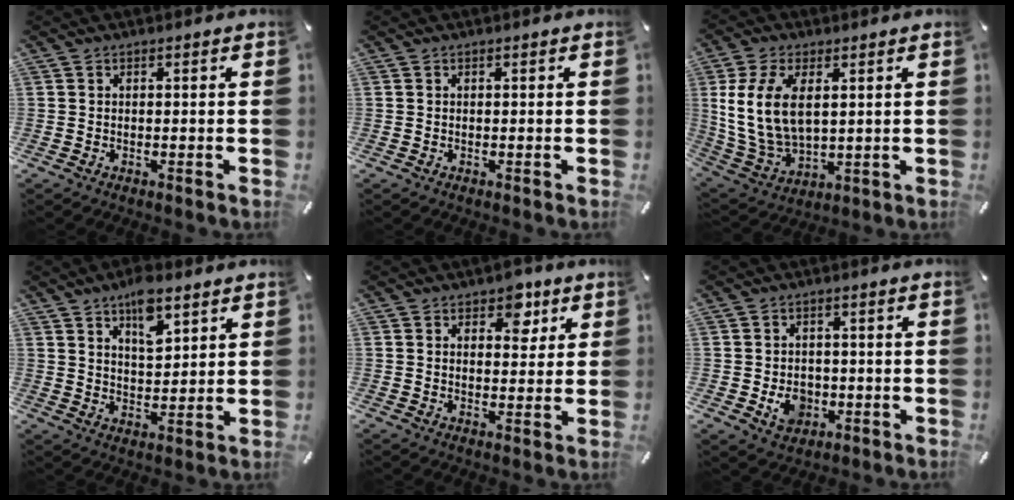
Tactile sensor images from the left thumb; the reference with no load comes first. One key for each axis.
{"total": 0.0}
{"total": 12.8, "fx": 3.5, "fy": 8.0, "fz": 9.3, "tx": -0.219, "ty": -0.007, "tz": 0.062}
{"total": 8.8, "fx": 5.8, "fy": 4.4, "fz": 4.9, "tx": -0.064, "ty": -0.025, "tz": 0.099}
{"total": 6.2, "fx": 3.3, "fy": 4.3, "fz": 3.0, "tx": -0.017, "ty": -0.013, "tz": 0.048}
{"total": 6.2, "fx": -1.5, "fy": 5.2, "fz": 3.1, "tx": -0.050, "ty": 0.003, "tz": -0.026}